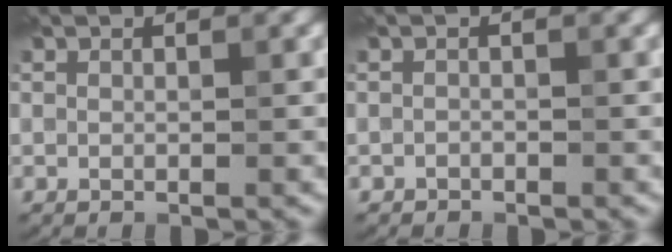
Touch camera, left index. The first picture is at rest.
{"total": 0.7, "force": [-0.6, 0.3, 0.0], "torque": [0.003, -0.001, -0.011]}